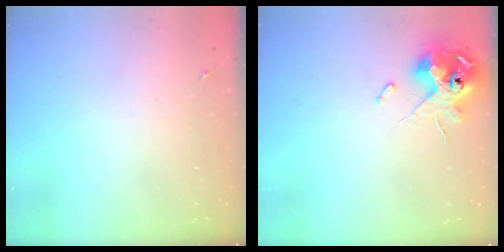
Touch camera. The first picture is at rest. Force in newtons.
{"total": 11.6, "press": 11.4, "slide": 2.1}